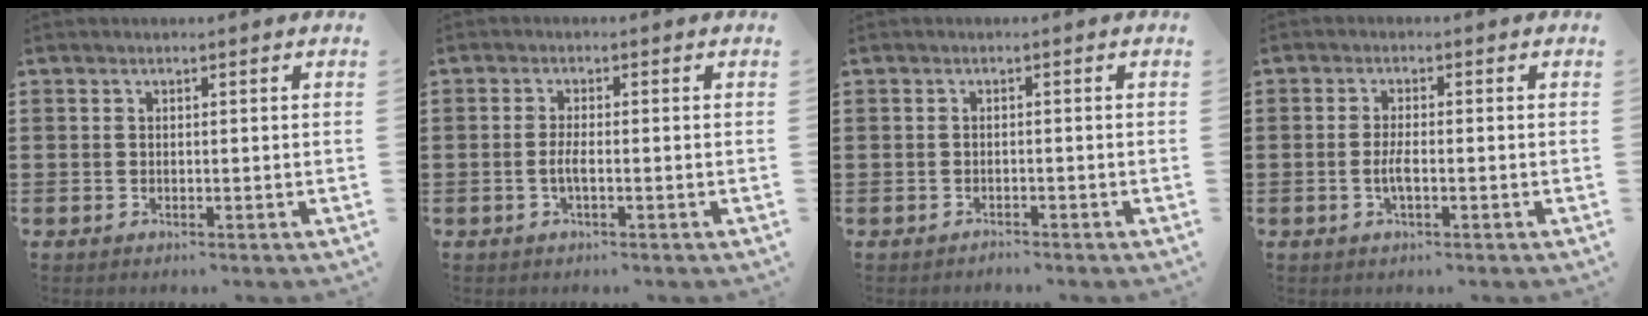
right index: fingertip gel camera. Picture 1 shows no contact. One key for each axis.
{"total": 2.3, "fx": -0.8, "fy": 0.4, "fz": 2.1, "tx": -0.054, "ty": -0.005, "tz": -0.018}
{"total": 1.0, "fx": -1.0, "fy": 0.1, "fz": -0.2, "tx": 0.000, "ty": 0.003, "tz": -0.024}
{"total": 2.6, "fx": -0.7, "fy": 0.6, "fz": 2.4, "tx": -0.051, "ty": -0.003, "tz": -0.014}